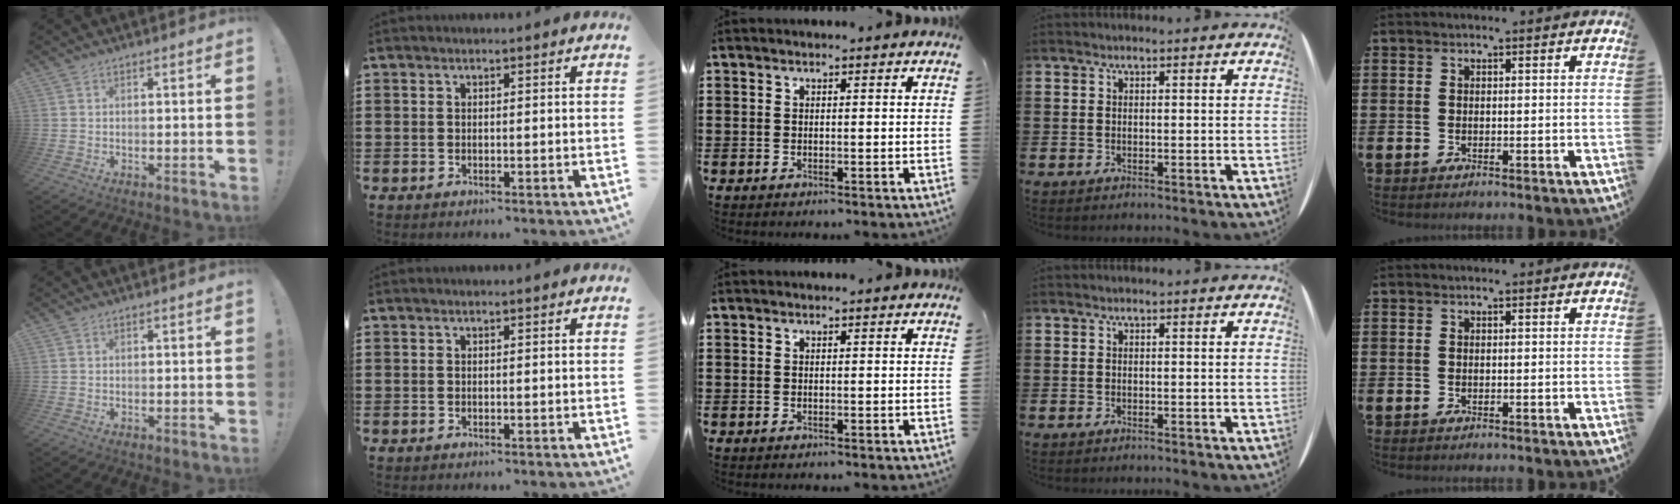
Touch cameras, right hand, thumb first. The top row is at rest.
{}